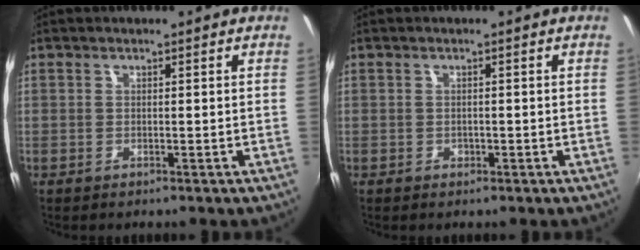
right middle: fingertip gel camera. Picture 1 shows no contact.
{"total": 0.9, "force": [-0.4, 0.8, 0.1], "torque": [-0.001, -0.003, -0.004]}